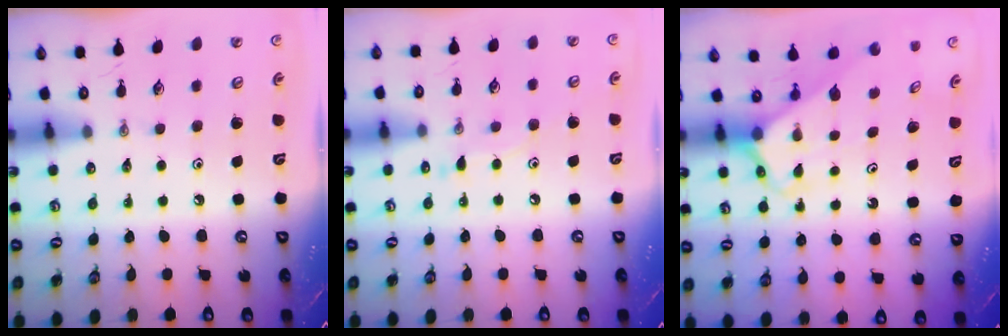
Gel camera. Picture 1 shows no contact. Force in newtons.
{"total": 8.0, "press": 8.0, "slide": 0.2}
{"total": 2.7, "press": 2.7, "slide": 0.1}